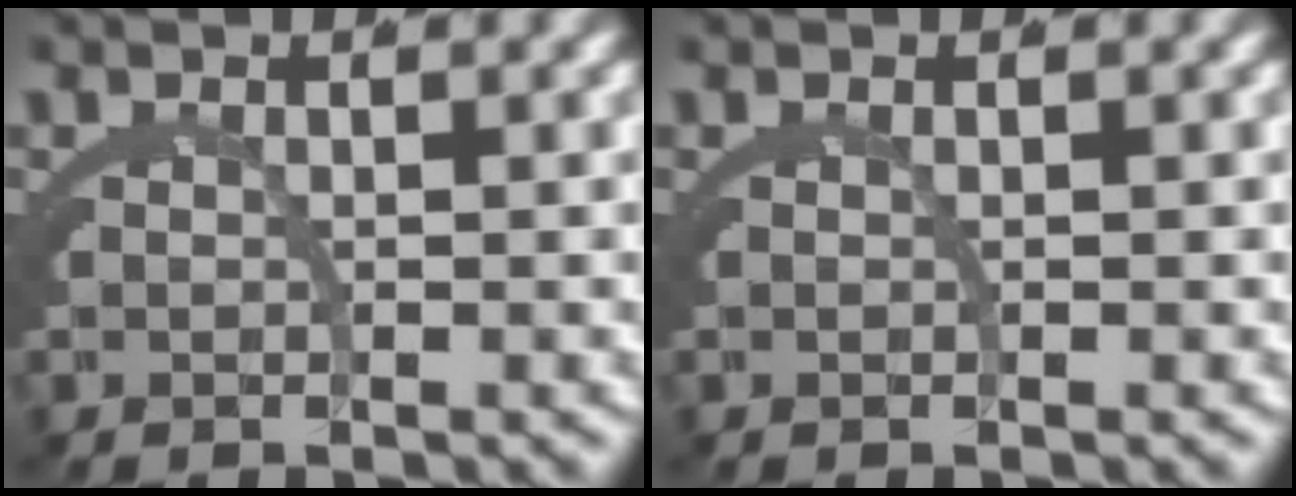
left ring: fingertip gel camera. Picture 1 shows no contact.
{"total": 0.0}